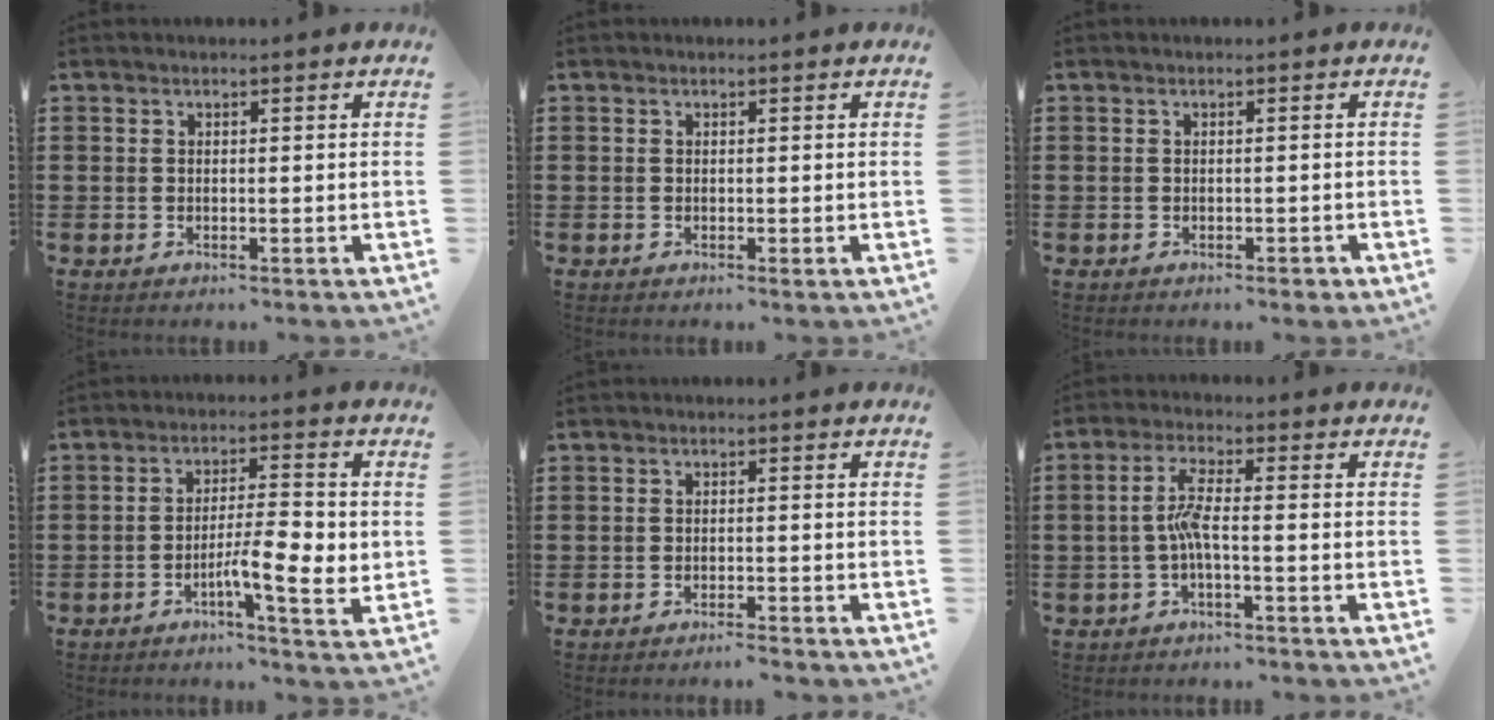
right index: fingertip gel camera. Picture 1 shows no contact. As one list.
[{"total": 0.0}, {"total": 0.8, "force": [-0.5, 0.3, 0.6], "torque": [-0.013, -0.003, -0.009]}, {"total": 7.7, "force": [-2.0, 1.3, 7.3], "torque": [-0.129, -0.003, -0.034]}, {"total": 1.3, "force": [-1.2, -0.3, 0.5], "torque": [-0.011, -0.003, -0.022]}, {"total": 4.4, "force": [-1.3, 0.7, 4.1], "torque": [-0.092, -0.001, -0.031]}]